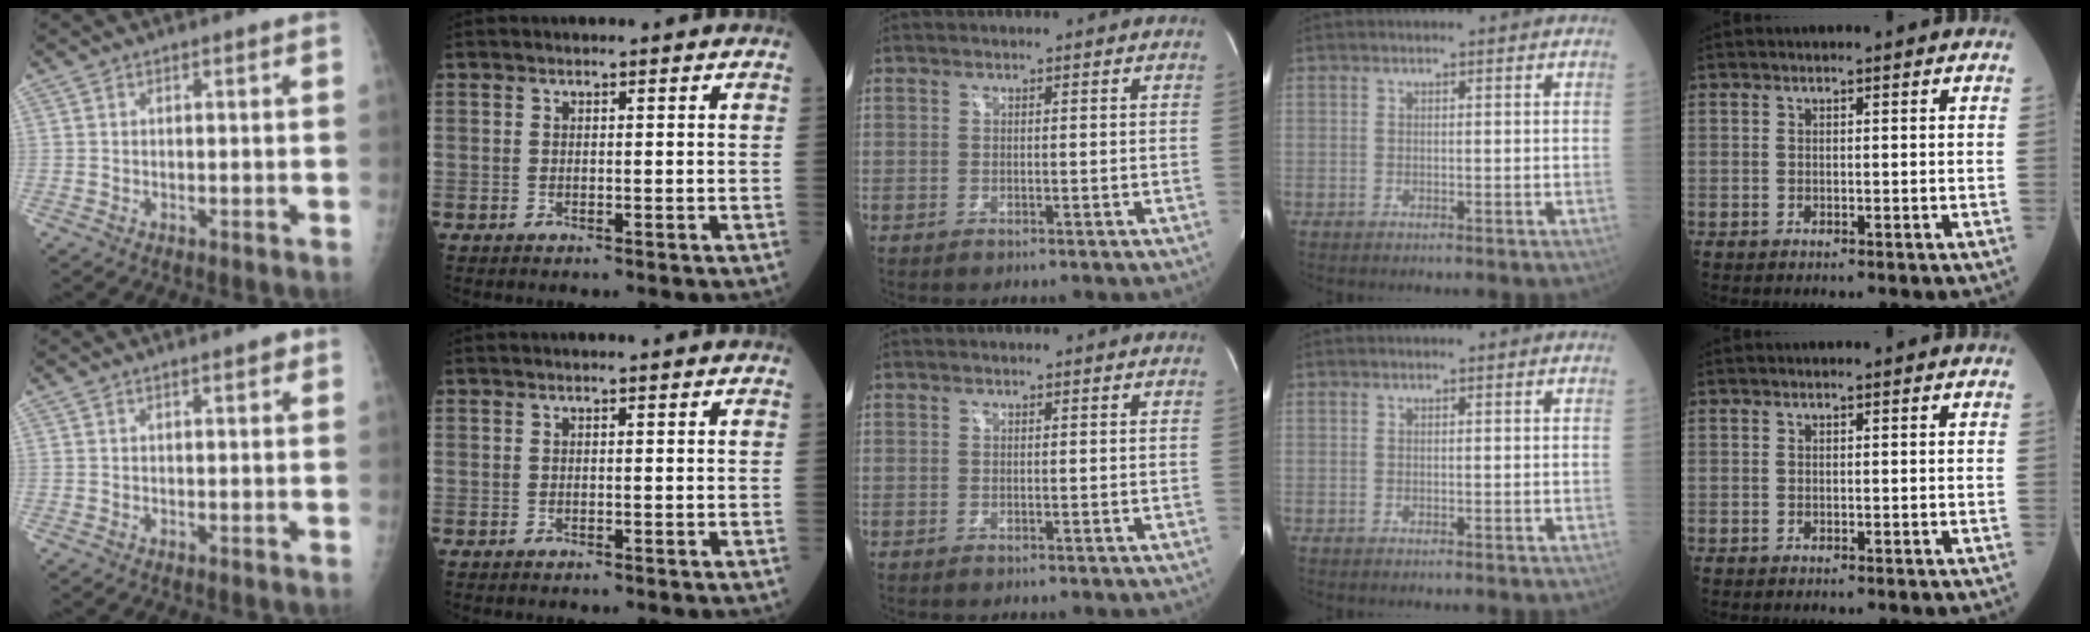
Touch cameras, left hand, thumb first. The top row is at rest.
{"thumb": {"total": 1.3, "force": [0.8, 0.4, 1.0], "torque": [-0.011, 0.000, 0.007]}, "index": {"total": 0.6, "force": [0.5, 0.0, 0.2], "torque": [-0.003, 0.003, 0.010]}}